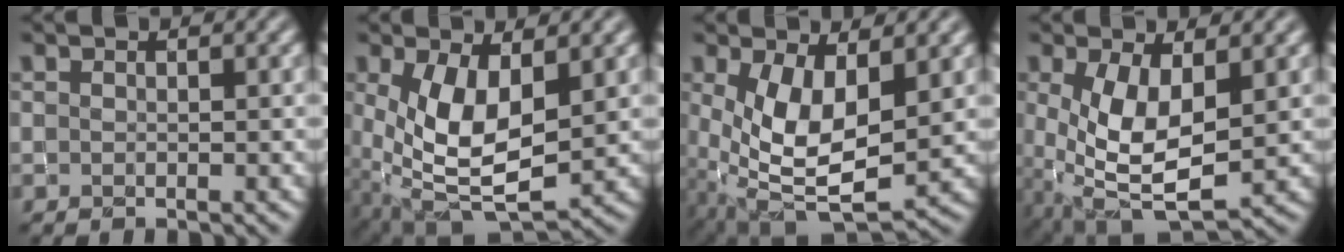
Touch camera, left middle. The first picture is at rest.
{"total": 7.8, "force": [0.7, 4.1, 6.7], "torque": [-0.148, -0.009, 0.022]}
{"total": 7.9, "force": [0.6, 4.0, 6.8], "torque": [-0.150, -0.011, 0.019]}
{"total": 7.1, "force": [0.0, 3.3, 6.3], "torque": [-0.137, -0.006, 0.004]}